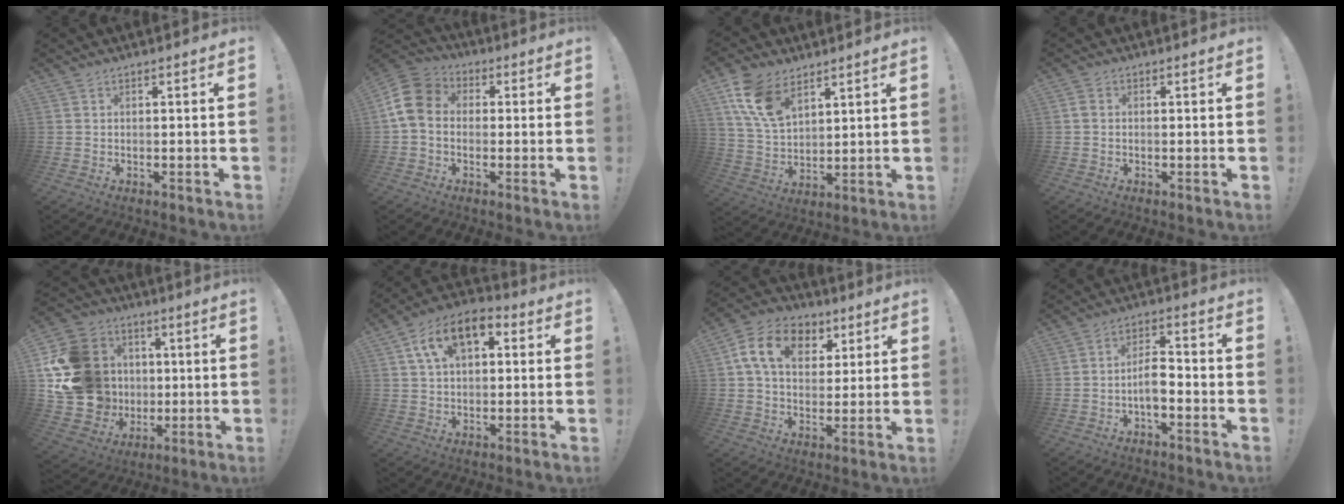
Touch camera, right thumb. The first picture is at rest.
{"total": 10.8, "force": [-0.2, 8.5, 6.6], "torque": [-0.116, 0.020, 0.002]}
{"total": 13.4, "force": [7.7, 7.8, 7.7], "torque": [-0.151, -0.025, 0.150]}
{"total": 1.2, "force": [-0.2, 1.0, 0.7], "torque": [-0.012, 0.005, -0.004]}
{"total": 21.9, "force": [1.8, 19.6, 9.6], "torque": [-0.181, 0.003, 0.081]}
{"total": 12.4, "force": [5.1, 7.3, 8.7], "torque": [-0.149, 0.004, 0.097]}
{"total": 14.5, "force": [5.2, 10.3, 8.8], "torque": [-0.138, -0.003, 0.100]}
{"total": 7.0, "force": [-2.5, 3.2, 5.6], "torque": [-0.106, 0.012, -0.047]}